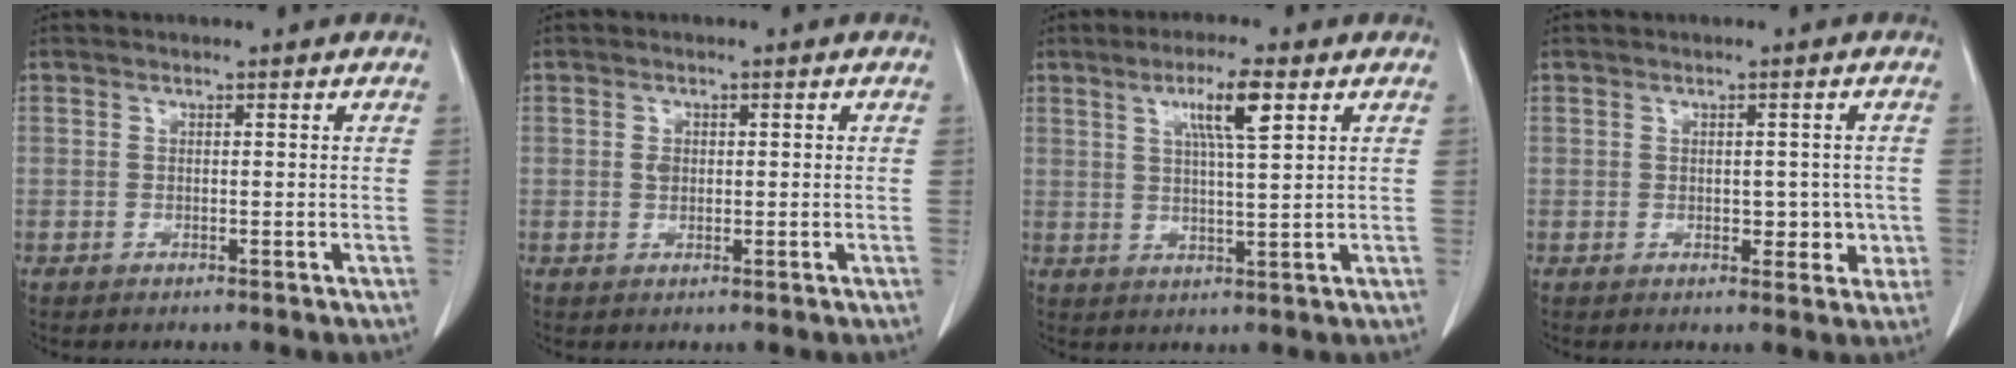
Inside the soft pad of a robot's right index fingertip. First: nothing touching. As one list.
[{"total": 2.0, "force": [0.1, 1.6, 1.2], "torque": [-0.024, 0.006, 0.004]}, {"total": 7.2, "force": [3.2, 0.7, 6.4], "torque": [-0.115, 0.003, 0.056]}, {"total": 4.9, "force": [-0.7, 3.0, 3.8], "torque": [-0.042, 0.013, 0.000]}]